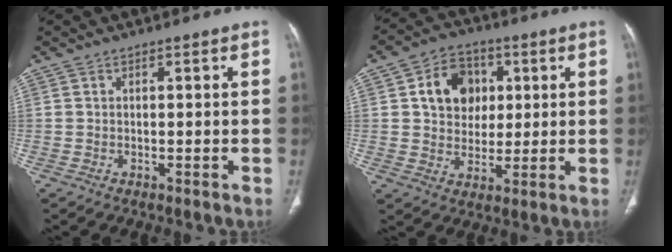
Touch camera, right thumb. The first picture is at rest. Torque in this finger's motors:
{"motor_torque": [0.47, 2.08, 1.07, -0.07, 0.03]}